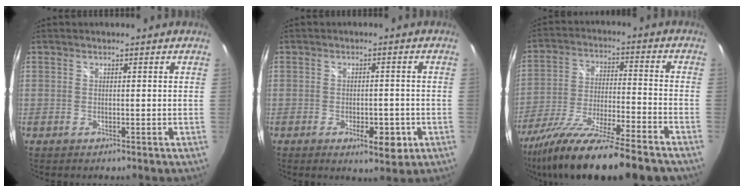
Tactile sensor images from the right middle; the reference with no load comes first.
{"total": 5.7, "force": [-2.5, 2.5, 4.5], "torque": [-0.075, -0.008, -0.029]}
{"total": 20.8, "force": [-16.8, 1.4, 12.2], "torque": [-0.232, -0.058, -0.283]}